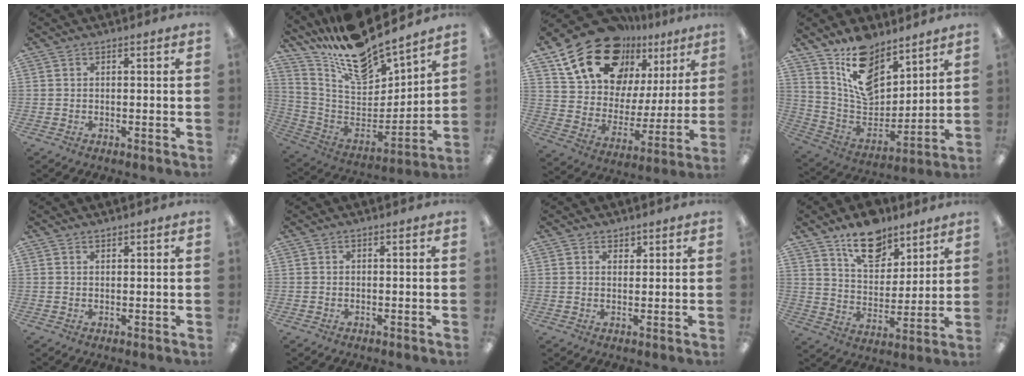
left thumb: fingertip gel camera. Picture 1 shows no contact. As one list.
[{"total": 15.4, "force": [14.3, 3.2, 4.8], "torque": [-0.104, -0.126, 0.246]}, {"total": 20.6, "force": [14.6, 11.7, 8.5], "torque": [-0.164, -0.088, 0.269]}, {"total": 14.9, "force": [10.6, 8.2, 6.4], "torque": [-0.116, -0.071, 0.202]}, {"total": 0.8, "force": [0.8, 0.1, 0.1], "torque": [-0.001, -0.001, 0.015]}, {"total": 0.0}, {"total": 1.8, "force": [1.4, 1.0, 0.1], "torque": [0.006, -0.003, 0.025]}, {"total": 13.5, "force": [10.0, 7.2, 5.6], "torque": [-0.071, -0.060, 0.181]}]